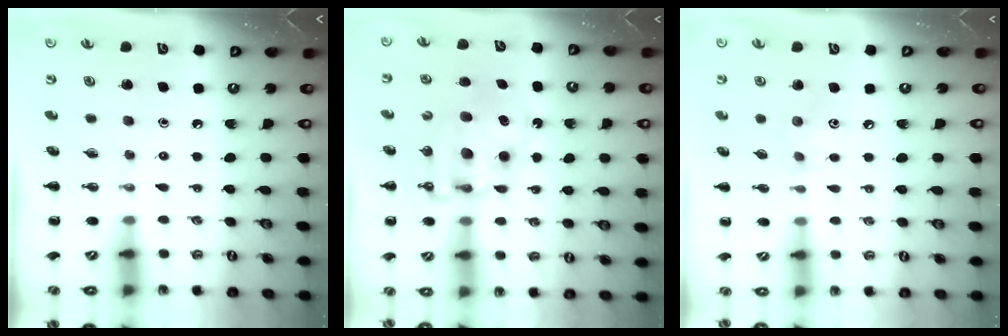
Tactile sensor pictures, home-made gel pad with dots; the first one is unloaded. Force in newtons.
{"total": 12.0, "press": 11.7, "slide": 2.5}
{"total": 6.3, "press": 6.2, "slide": 1.1}